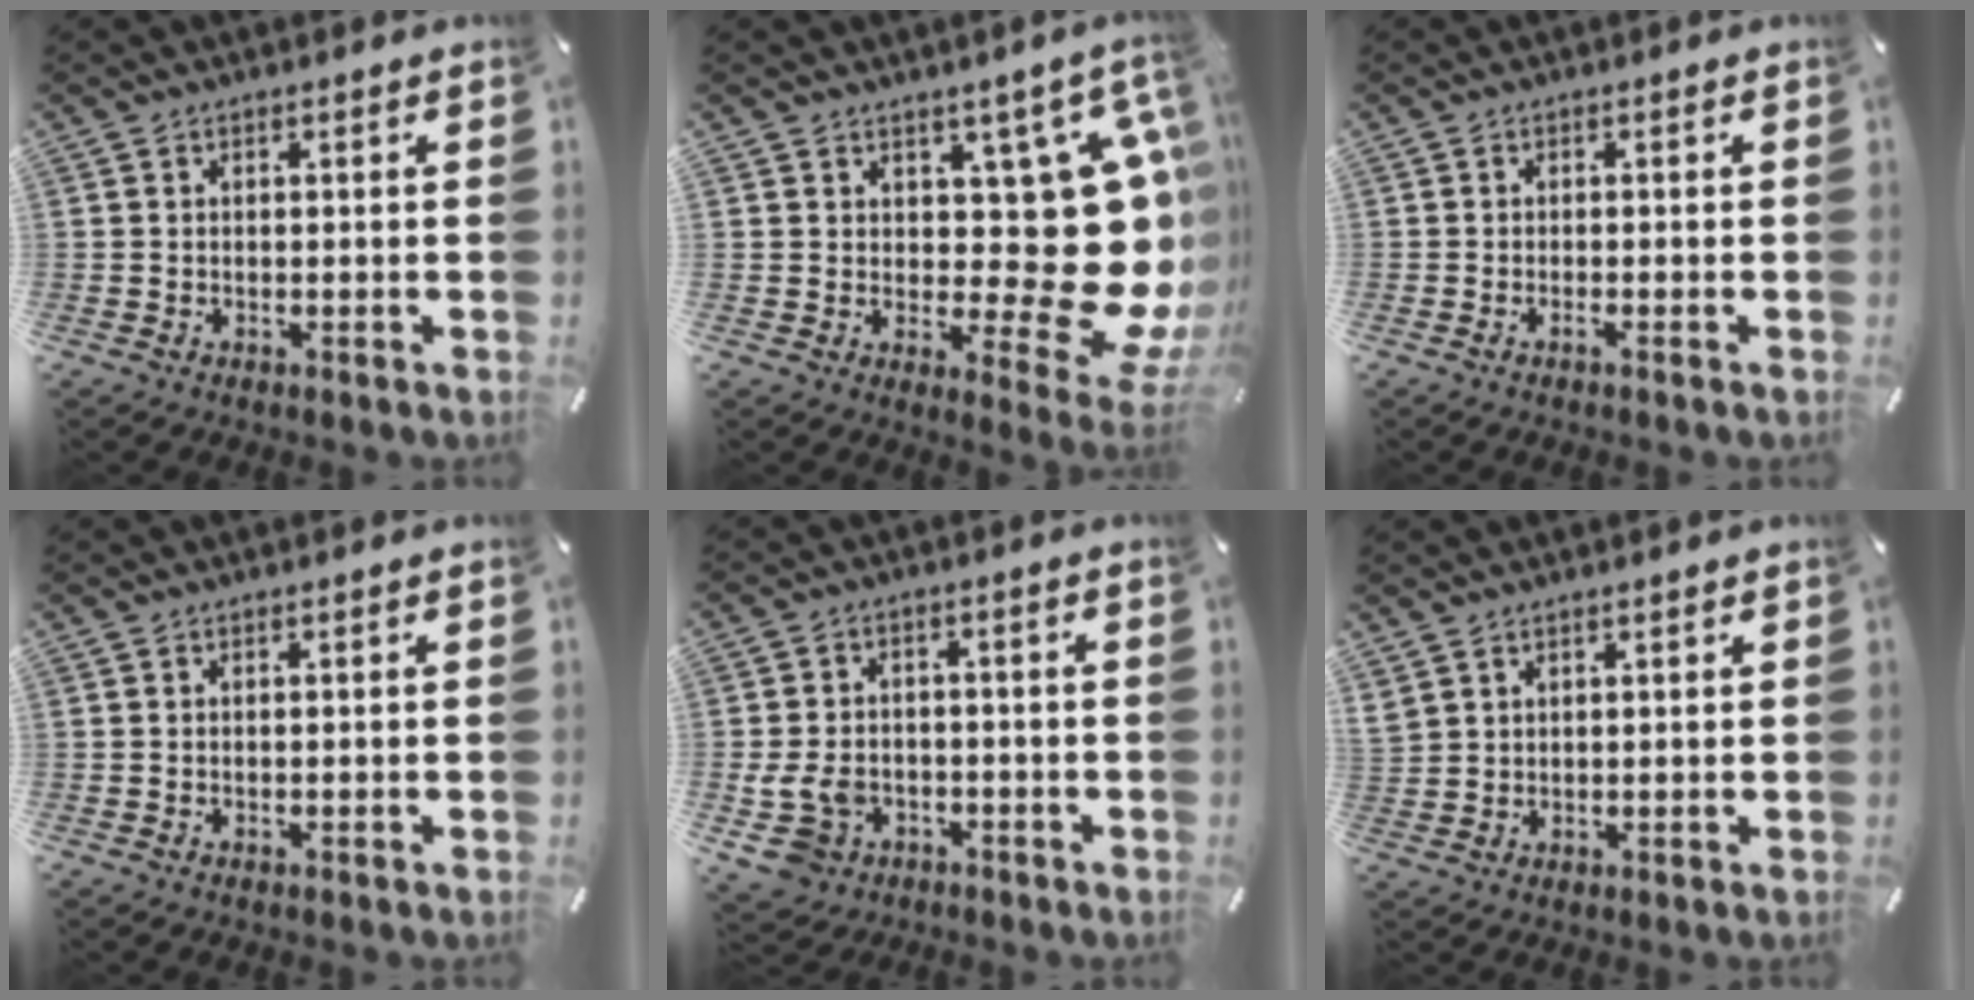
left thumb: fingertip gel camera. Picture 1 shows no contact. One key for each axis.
{"total": 21.2, "fx": 1.3, "fy": 11.9, "fz": 17.5, "tx": -0.229, "ty": -0.040, "tz": 0.029}
{"total": 1.0, "fx": -0.6, "fy": 0.1, "fz": 0.8, "tx": -0.015, "ty": -0.003, "tz": -0.010}
{"total": 0.0}
{"total": 8.7, "fx": -3.0, "fy": 6.9, "fz": 4.5, "tx": -0.120, "ty": 0.011, "tz": -0.057}
{"total": 2.2, "fx": 1.9, "fy": 1.1, "fz": 0.4, "tx": -0.011, "ty": -0.005, "tz": 0.038}